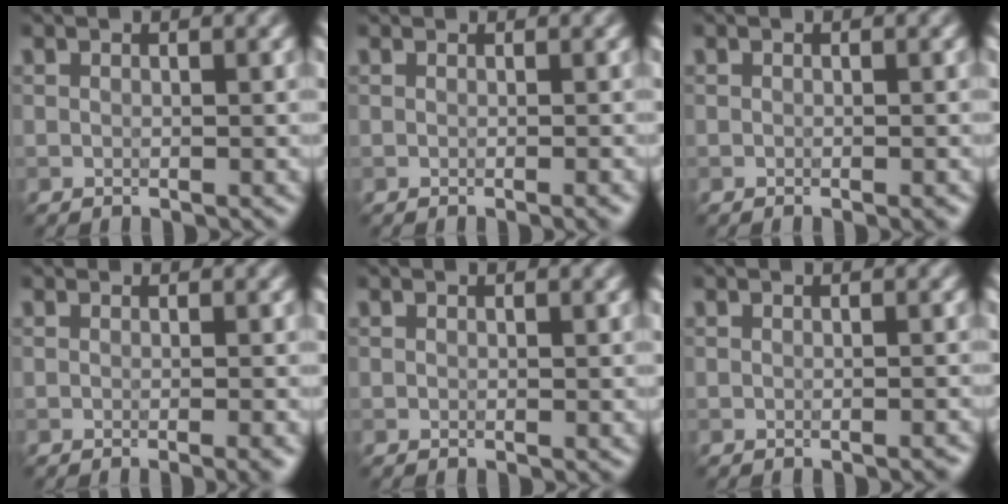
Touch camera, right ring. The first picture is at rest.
{"total": 1.3, "force": [0.2, 0.7, 1.1], "torque": [0.006, -0.001, -0.006]}
{"total": 0.8, "force": [-0.4, 0.2, 0.6], "torque": [-0.001, -0.005, -0.002]}
{"total": 2.1, "force": [0.0, 1.0, 1.9], "torque": [-0.001, 0.000, -0.007]}
{"total": 0.0}
{"total": 0.7, "force": [-0.4, 0.3, 0.5], "torque": [0.002, -0.004, -0.007]}